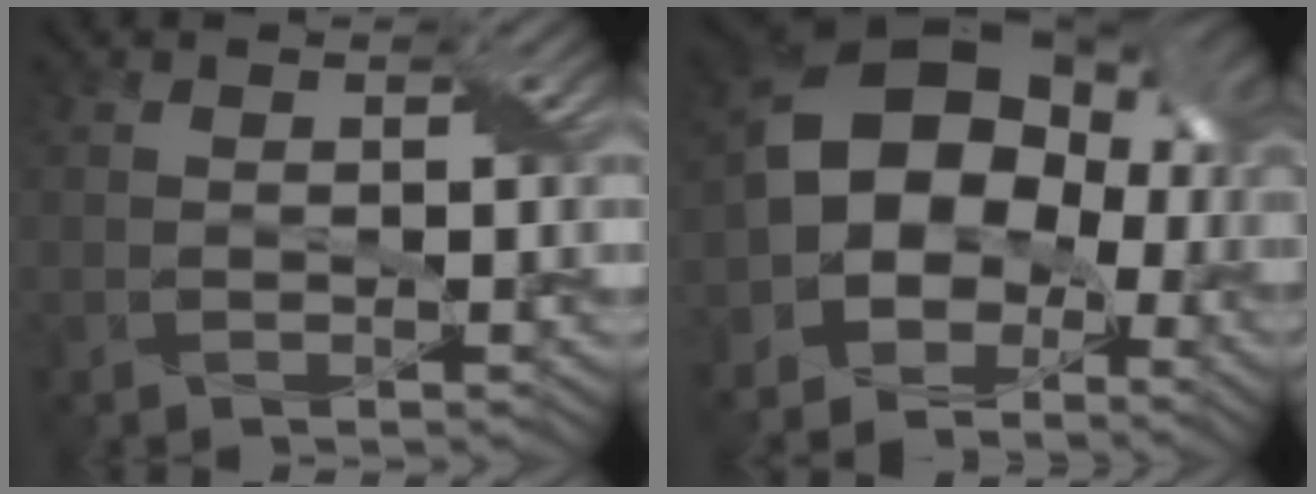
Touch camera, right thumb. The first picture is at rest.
{"total": 15.7, "force": [-2.6, 12.5, 9.2], "torque": [-0.167, -0.014, -0.048]}